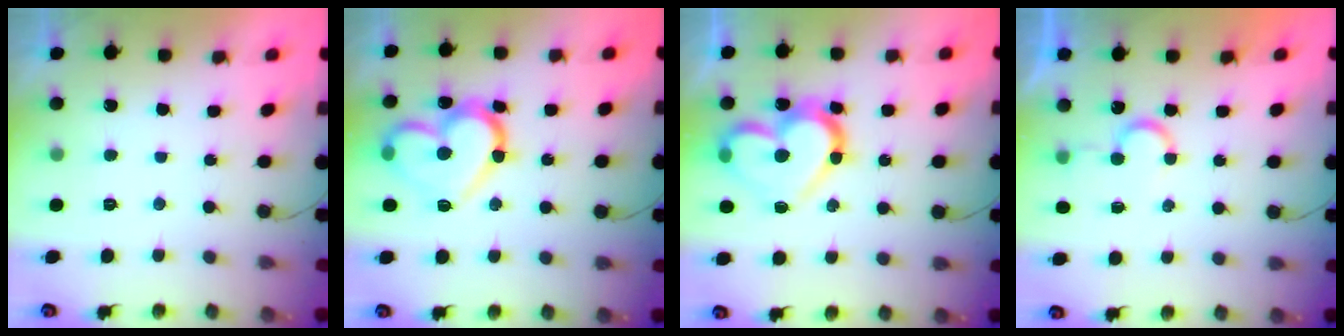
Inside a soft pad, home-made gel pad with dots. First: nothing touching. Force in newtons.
{"total": 19.4, "press": 19.4, "slide": 1.0}
{"total": 17.4, "press": 17.3, "slide": 2.0}
{"total": 6.8, "press": 6.7, "slide": 0.5}